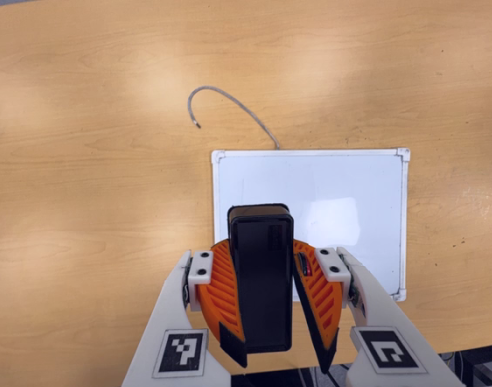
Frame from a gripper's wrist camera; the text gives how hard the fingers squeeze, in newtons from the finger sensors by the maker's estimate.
{"total": 10.5, "left": 10.4, "right": 10.5}